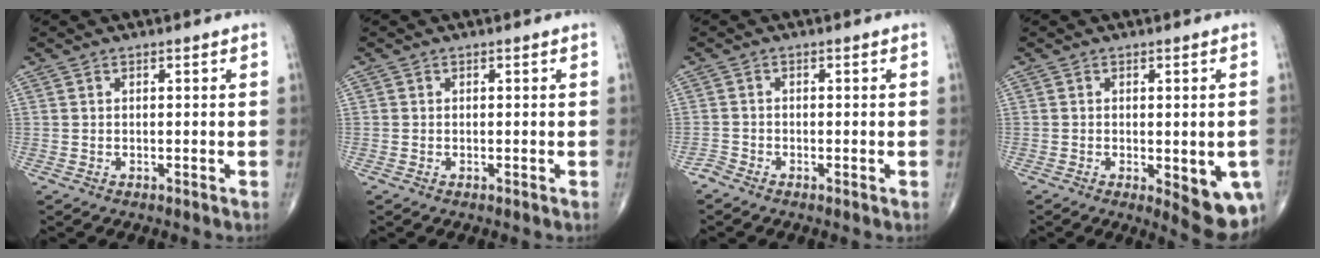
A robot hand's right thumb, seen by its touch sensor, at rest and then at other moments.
{"total": 0.0}
{"total": 1.3, "force": [-1.2, 0.3, 0.4], "torque": [-0.011, -0.005, -0.030]}
{"total": 9.3, "force": [-2.6, 3.3, 8.4], "torque": [-0.092, -0.009, -0.026]}